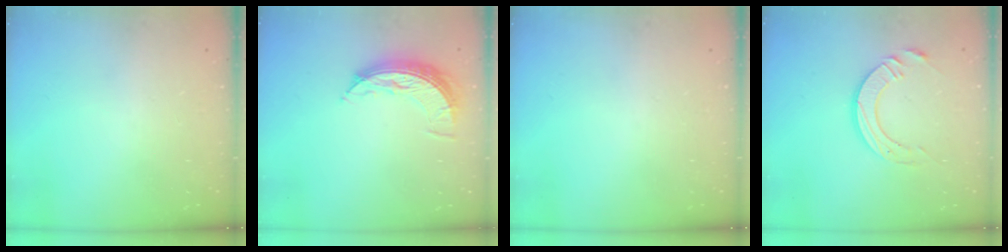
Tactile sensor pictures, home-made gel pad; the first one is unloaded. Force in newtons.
{"total": 7.8, "press": 7.8, "slide": 0.3}
{"total": 0.0}
{"total": 10.7, "press": 10.7, "slide": 1.1}